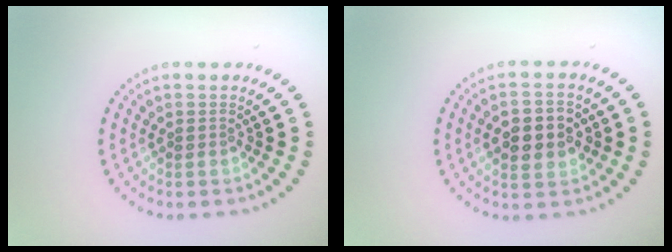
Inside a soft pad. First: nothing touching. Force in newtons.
{"total": 4.4, "press": 4.4, "slide": 0.2}